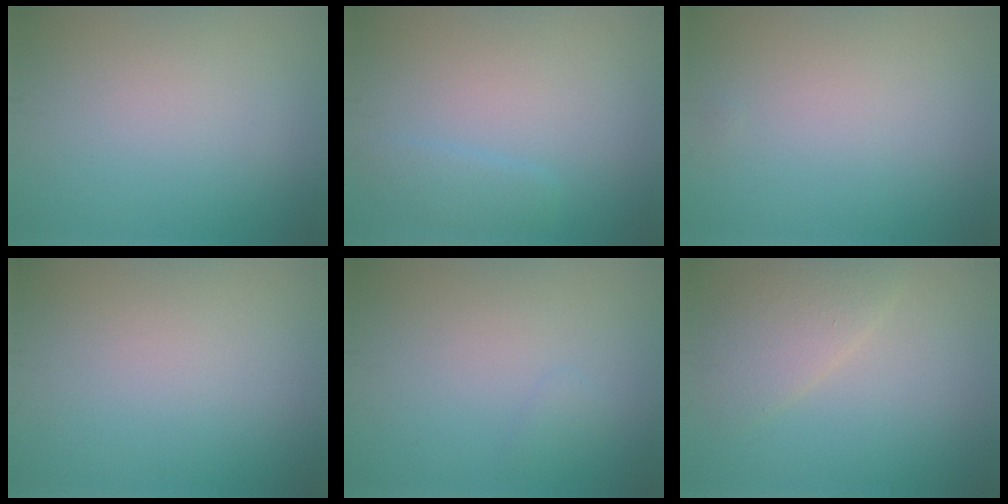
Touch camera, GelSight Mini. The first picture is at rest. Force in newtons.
{"total": 1.7, "press": 1.7, "slide": 0.1}
{"total": 0.0}
{"total": 0.0}
{"total": 0.7, "press": 0.7, "slide": 0.0}
{"total": 2.9, "press": 2.9, "slide": 0.2}